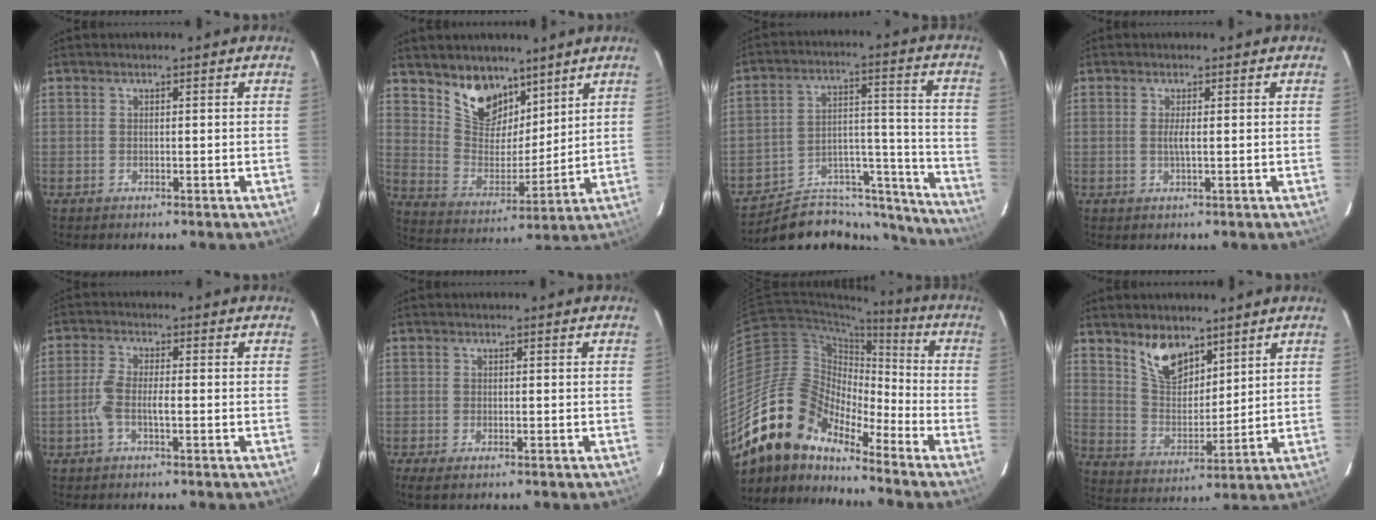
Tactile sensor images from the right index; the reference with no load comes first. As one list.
[{"total": 11.9, "force": [8.4, 6.7, 5.2], "torque": [-0.100, -0.002, 0.162]}, {"total": 20.0, "force": [-18.3, 7.0, 4.0], "torque": [-0.043, 0.068, -0.261]}, {"total": 1.4, "force": [0.1, 0.0, 1.4], "torque": [-0.029, -0.003, -0.001]}, {"total": 4.5, "force": [-1.4, 1.1, 4.1], "torque": [-0.094, 0.005, -0.029]}, {"total": 2.8, "force": [-1.8, 0.8, 1.9], "torque": [-0.044, -0.008, -0.031]}, {"total": 17.3, "force": [-14.0, 6.7, 7.5], "torque": [-0.132, 0.004, -0.272]}, {"total": 9.7, "force": [6.8, 4.9, 5.0], "torque": [-0.086, 0.005, 0.136]}]